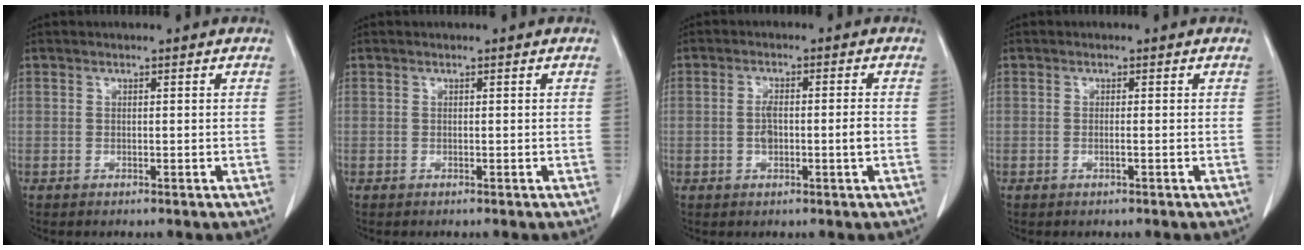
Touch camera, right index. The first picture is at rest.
{"total": 0.0}
{"total": 4.5, "force": [-0.7, 0.9, 4.4], "torque": [-0.089, 0.002, -0.011]}
{"total": 0.8, "force": [-0.2, -0.1, 0.7], "torque": [-0.015, -0.001, -0.003]}